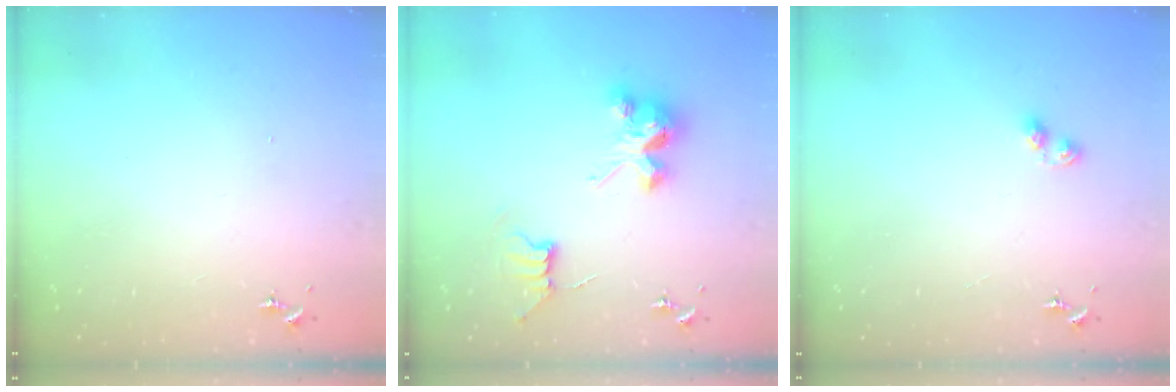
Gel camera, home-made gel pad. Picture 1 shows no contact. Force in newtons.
{"total": 10.0, "press": 10.0, "slide": 0.6}
{"total": 3.8, "press": 3.7, "slide": 1.1}